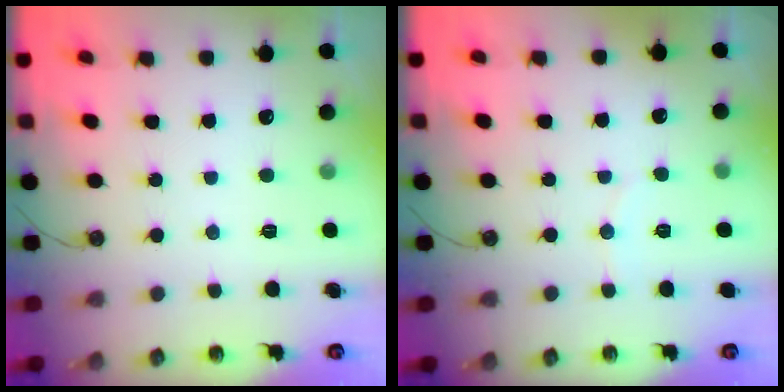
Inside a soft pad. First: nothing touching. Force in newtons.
{"total": 2.6, "press": 2.6, "slide": 0.2}